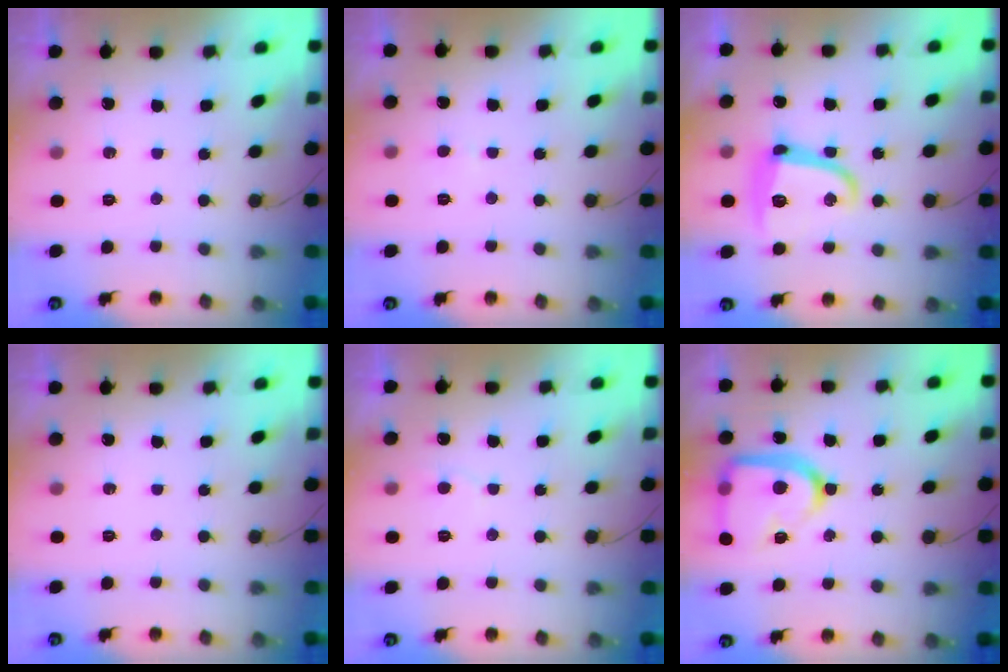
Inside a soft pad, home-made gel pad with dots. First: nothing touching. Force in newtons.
{"total": 2.2, "press": 2.2, "slide": 0.2}
{"total": 12.9, "press": 12.8, "slide": 0.6}
{"total": 0.0}
{"total": 5.0, "press": 5.0, "slide": 0.4}
{"total": 20.3, "press": 20.3, "slide": 1.9}